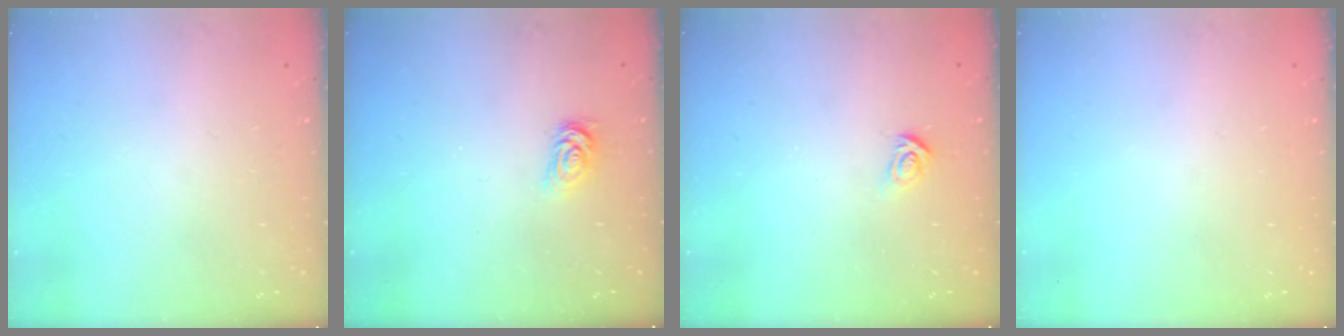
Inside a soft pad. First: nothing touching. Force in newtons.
{"total": 2.6, "press": 2.6, "slide": 0.4}
{"total": 3.0, "press": 3.0, "slide": 0.3}
{"total": 0.0}